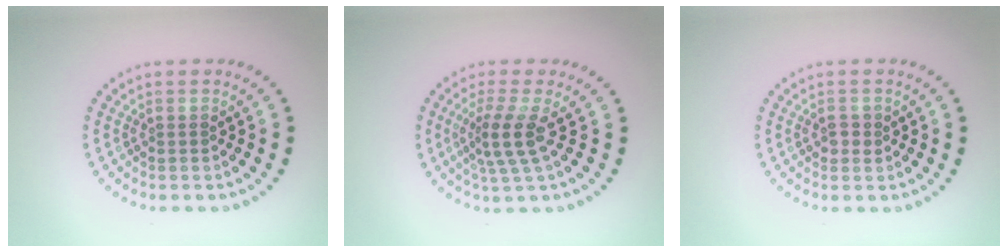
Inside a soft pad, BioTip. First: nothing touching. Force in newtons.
{"total": 3.3, "press": 2.5, "slide": 2.2}
{"total": 1.2, "press": 1.2, "slide": 0.2}